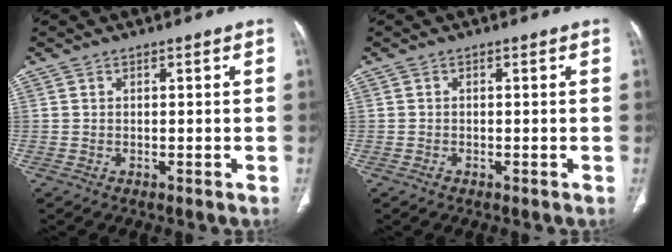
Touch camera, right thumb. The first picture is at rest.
{"total": 1.1, "force": [-0.7, 0.8, 0.2], "torque": [-0.002, 0.004, -0.010]}